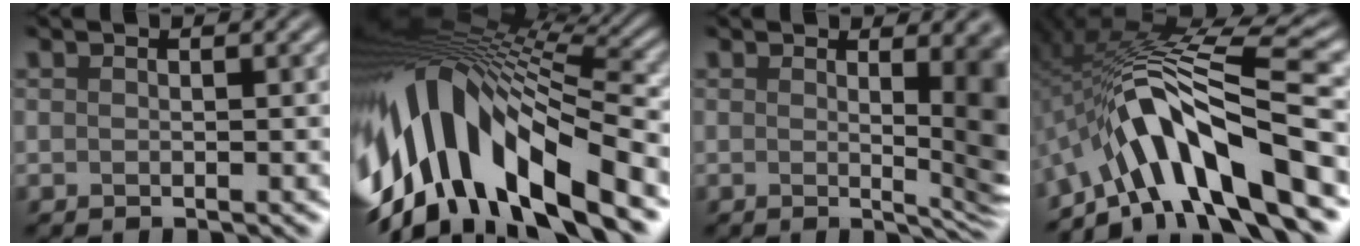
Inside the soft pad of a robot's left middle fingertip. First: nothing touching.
{"total": 14.9, "force": [-2.8, 6.2, 13.2], "torque": [-0.271, -0.001, -0.019]}
{"total": 8.3, "force": [0.6, 2.8, 7.8], "torque": [-0.065, 0.006, 0.014]}
{"total": 11.5, "force": [-5.9, 2.4, 9.5], "torque": [-0.158, 0.018, -0.080]}